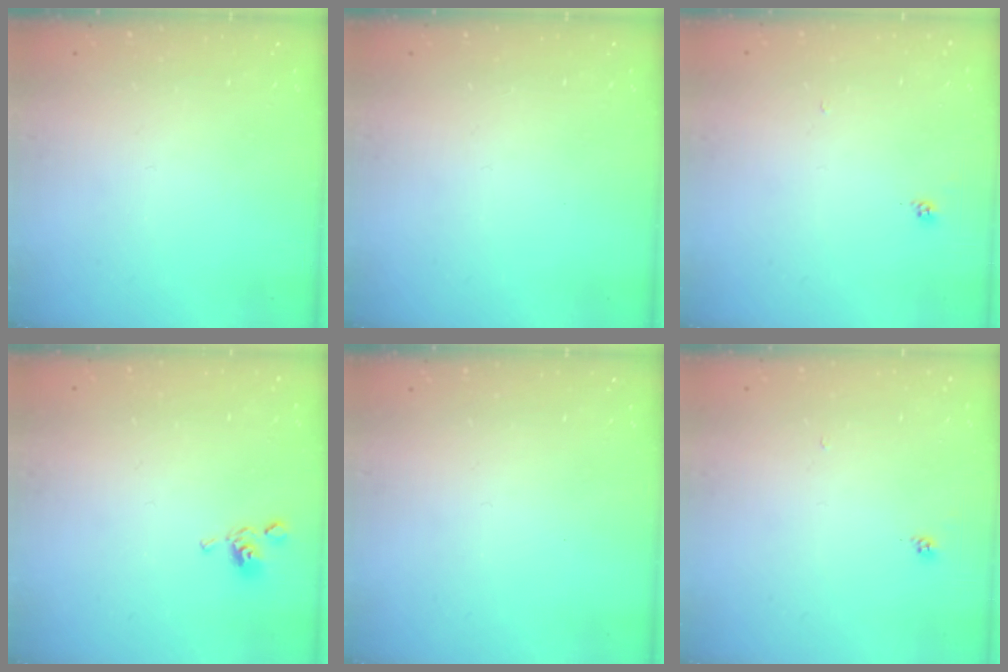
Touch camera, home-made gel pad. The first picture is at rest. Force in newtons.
{"total": 0.0}
{"total": 1.9, "press": 1.9, "slide": 0.1}
{"total": 5.7, "press": 5.7, "slide": 0.0}
{"total": 0.0}
{"total": 1.9, "press": 1.9, "slide": 0.1}